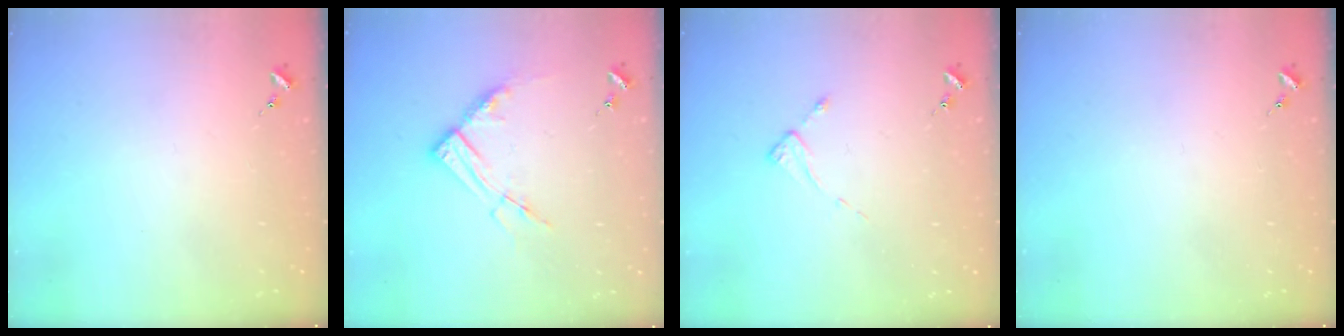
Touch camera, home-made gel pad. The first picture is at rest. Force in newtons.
{"total": 10.3, "press": 10.2, "slide": 1.0}
{"total": 2.6, "press": 2.6, "slide": 0.2}
{"total": 0.0}